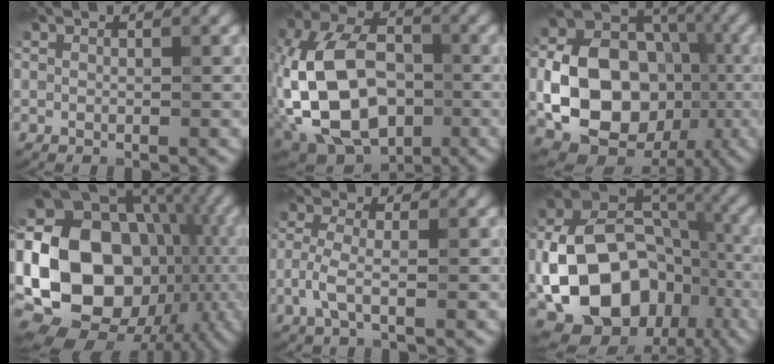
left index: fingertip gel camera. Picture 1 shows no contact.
{"total": 13.2, "force": [-3.0, 8.5, 9.6], "torque": [-0.212, 0.001, -0.065]}
{"total": 14.6, "force": [-2.9, 11.0, 9.2], "torque": [-0.163, -0.010, -0.048]}
{"total": 21.0, "force": [-1.8, 16.6, 12.8], "torque": [-0.217, 0.004, -0.040]}
{"total": 2.2, "force": [-1.0, 0.4, 1.9], "torque": [-0.052, 0.005, -0.026]}
{"total": 16.3, "force": [-5.2, 11.8, 9.9], "torque": [-0.175, -0.007, -0.085]}